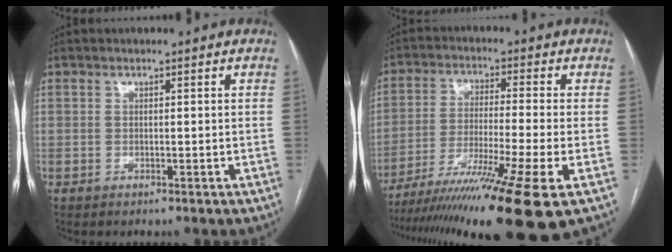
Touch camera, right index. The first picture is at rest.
{"total": 17.7, "force": [-11.9, -1.8, 13.0], "torque": [-0.201, -0.047, -0.201]}